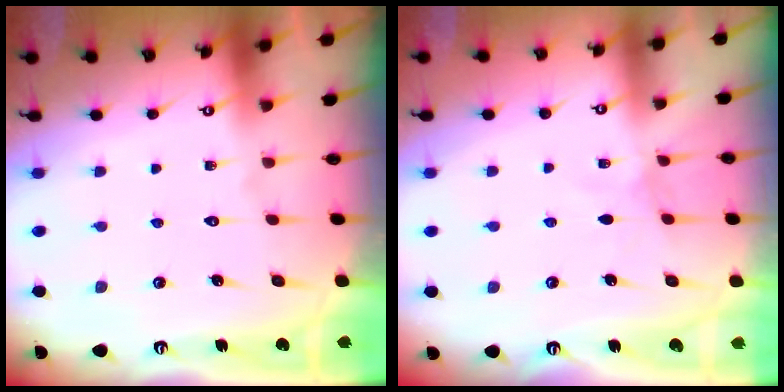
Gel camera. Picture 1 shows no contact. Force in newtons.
{"total": 2.3, "press": 2.3, "slide": 0.4}